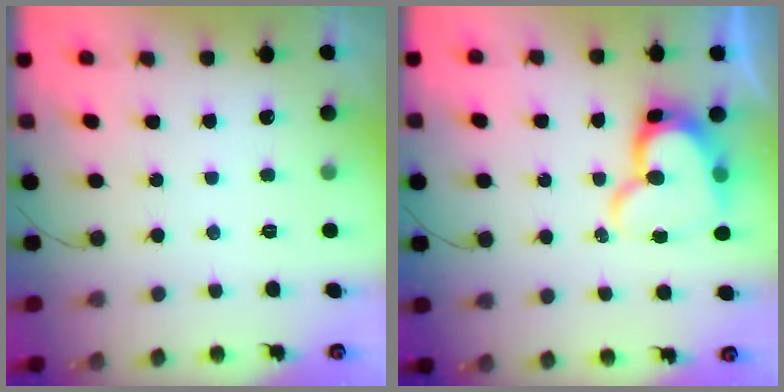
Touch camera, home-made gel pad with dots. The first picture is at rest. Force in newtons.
{"total": 15.2, "press": 15.1, "slide": 1.4}